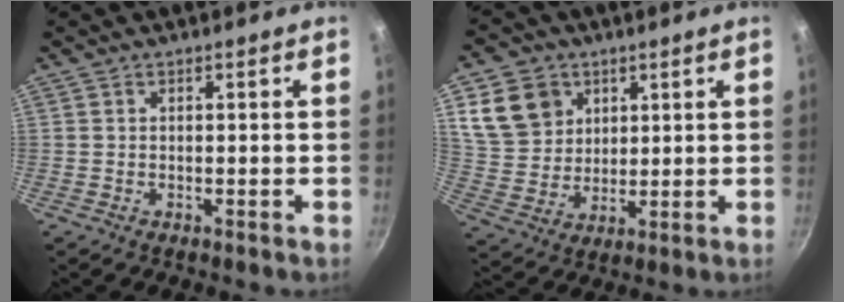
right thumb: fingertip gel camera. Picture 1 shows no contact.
{"total": 11.8, "force": [4.6, 9.7, 4.9], "torque": [-0.068, -0.009, 0.098]}